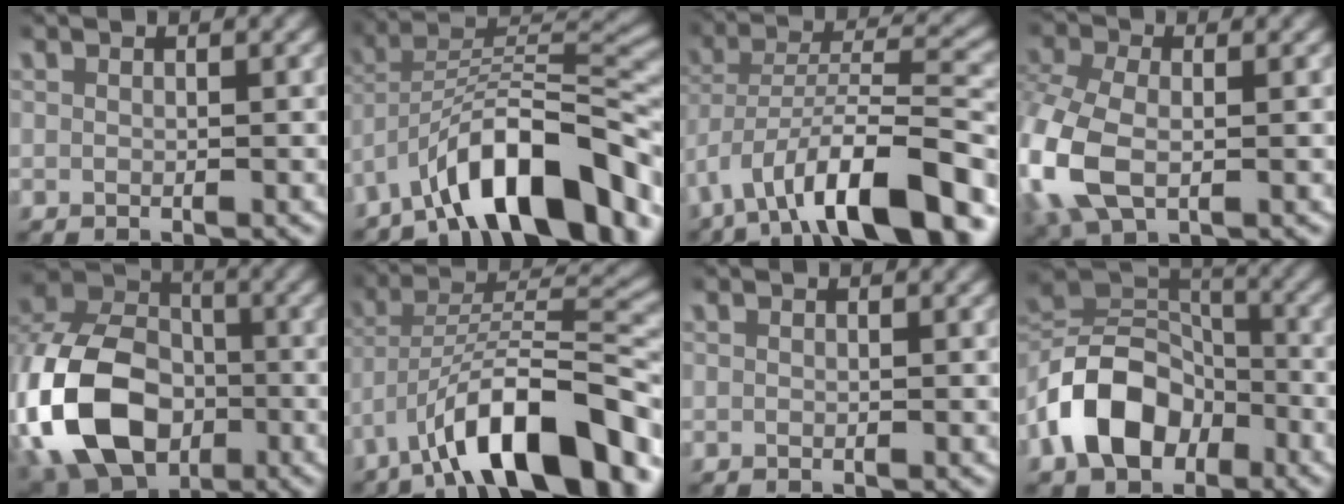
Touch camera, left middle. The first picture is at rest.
{"total": 10.1, "force": [-4.5, 4.5, 7.8], "torque": [-0.129, -0.014, -0.061]}
{"total": 8.5, "force": [-4.7, 2.7, 6.5], "torque": [-0.117, -0.001, -0.068]}
{"total": 7.9, "force": [-1.3, 6.0, 4.9], "torque": [-0.167, -0.035, -0.006]}
{"total": 15.0, "force": [-3.0, 11.6, 9.0], "torque": [-0.208, -0.039, -0.040]}
{"total": 9.2, "force": [-4.4, 3.4, 7.3], "torque": [-0.137, -0.011, -0.056]}
{"total": 0.0}
{"total": 9.3, "force": [-2.8, 7.2, 5.3], "torque": [-0.106, -0.011, -0.051]}